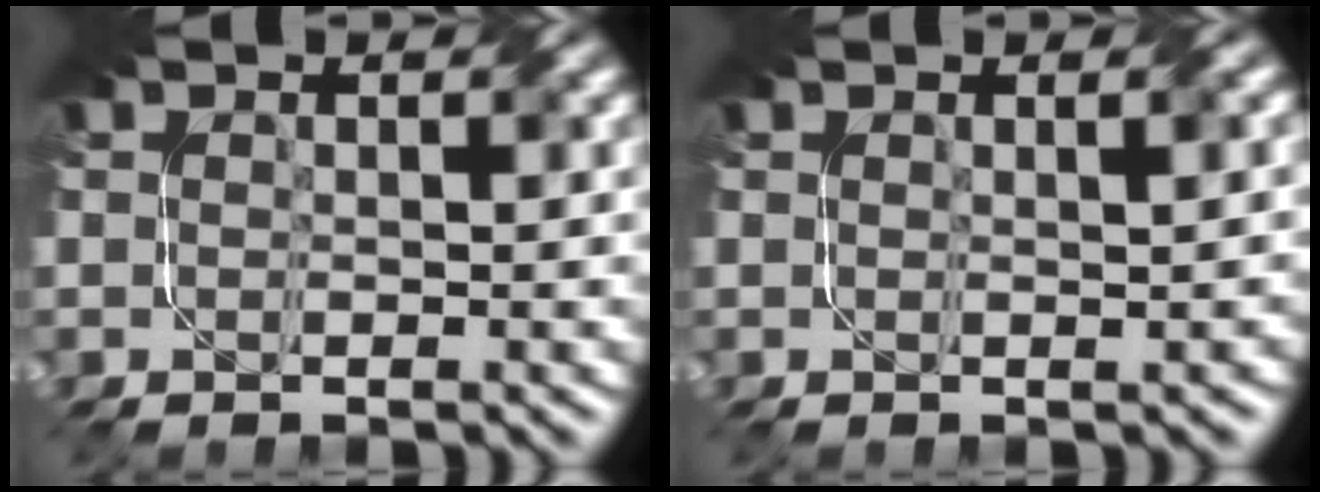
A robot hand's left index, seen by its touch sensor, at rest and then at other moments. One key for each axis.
{"total": 2.1, "fx": 0.7, "fy": 0.7, "fz": 1.8, "tx": -0.011, "ty": 0.005, "tz": 0.003}